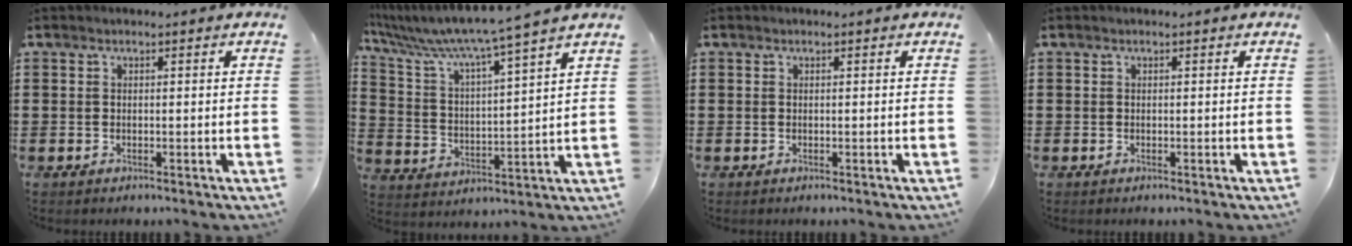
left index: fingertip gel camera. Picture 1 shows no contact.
{"total": 6.7, "force": [5.9, -1.0, 3.1], "torque": [-0.088, -0.049, 0.092]}
{"total": 0.0}
{"total": 0.0}